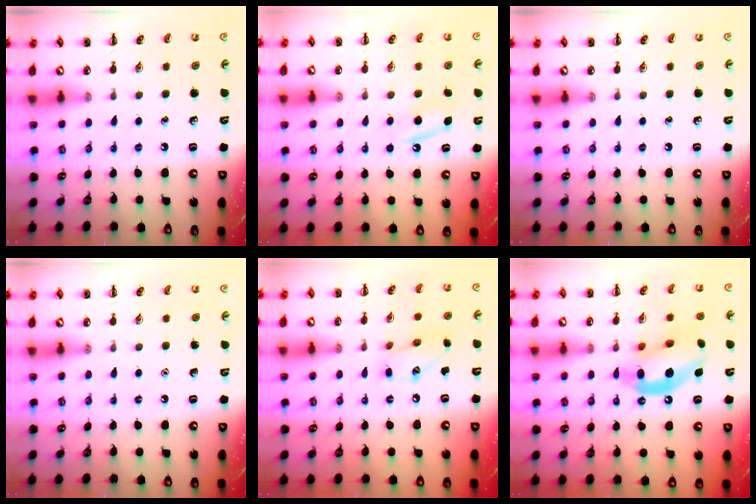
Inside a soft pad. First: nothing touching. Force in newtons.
{"total": 6.1, "press": 5.8, "slide": 1.8}
{"total": 0.0}
{"total": 1.6, "press": 1.6, "slide": 0.1}
{"total": 9.6, "press": 9.6, "slide": 1.1}
{"total": 13.4, "press": 12.9, "slide": 3.4}